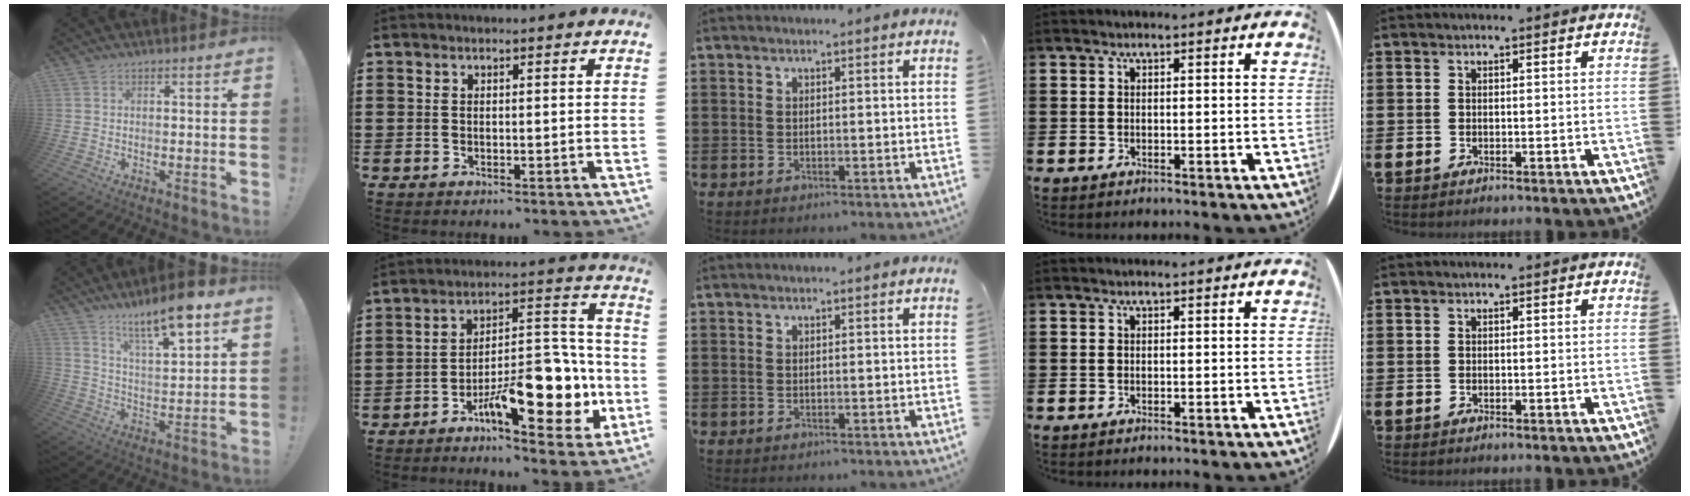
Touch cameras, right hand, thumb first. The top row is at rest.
{"thumb": {"total": 12.8, "force": [9.2, 1.7, 8.8], "torque": [-0.150, -0.057, 0.149]}, "index": {"total": 14.7, "force": [-6.9, 6.1, 11.5], "torque": [-0.153, 0.015, -0.114]}}